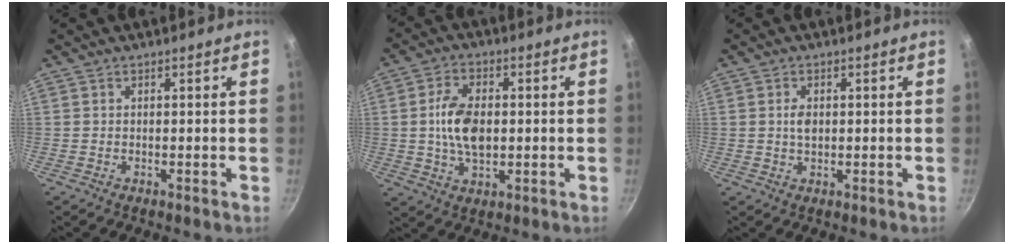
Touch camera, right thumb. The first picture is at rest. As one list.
[{"total": 9.6, "force": [0.3, 5.6, 7.8], "torque": [-0.139, 0.003, 0.008]}, {"total": 2.5, "force": [0.3, 1.6, 1.9], "torque": [-0.030, -0.001, 0.006]}]